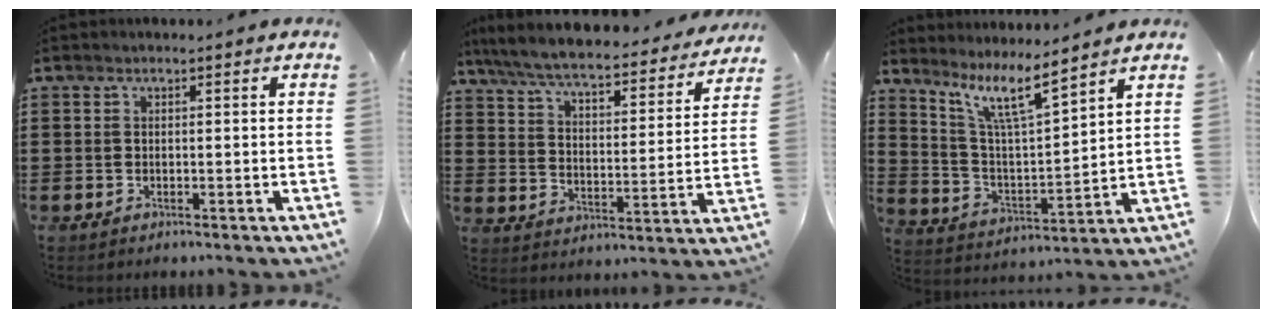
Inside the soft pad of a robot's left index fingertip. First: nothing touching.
{"total": 6.7, "force": [6.2, 0.3, 2.5], "torque": [-0.078, -0.043, 0.104]}
{"total": 9.2, "force": [6.8, 1.2, 6.1], "torque": [-0.140, -0.029, 0.121]}